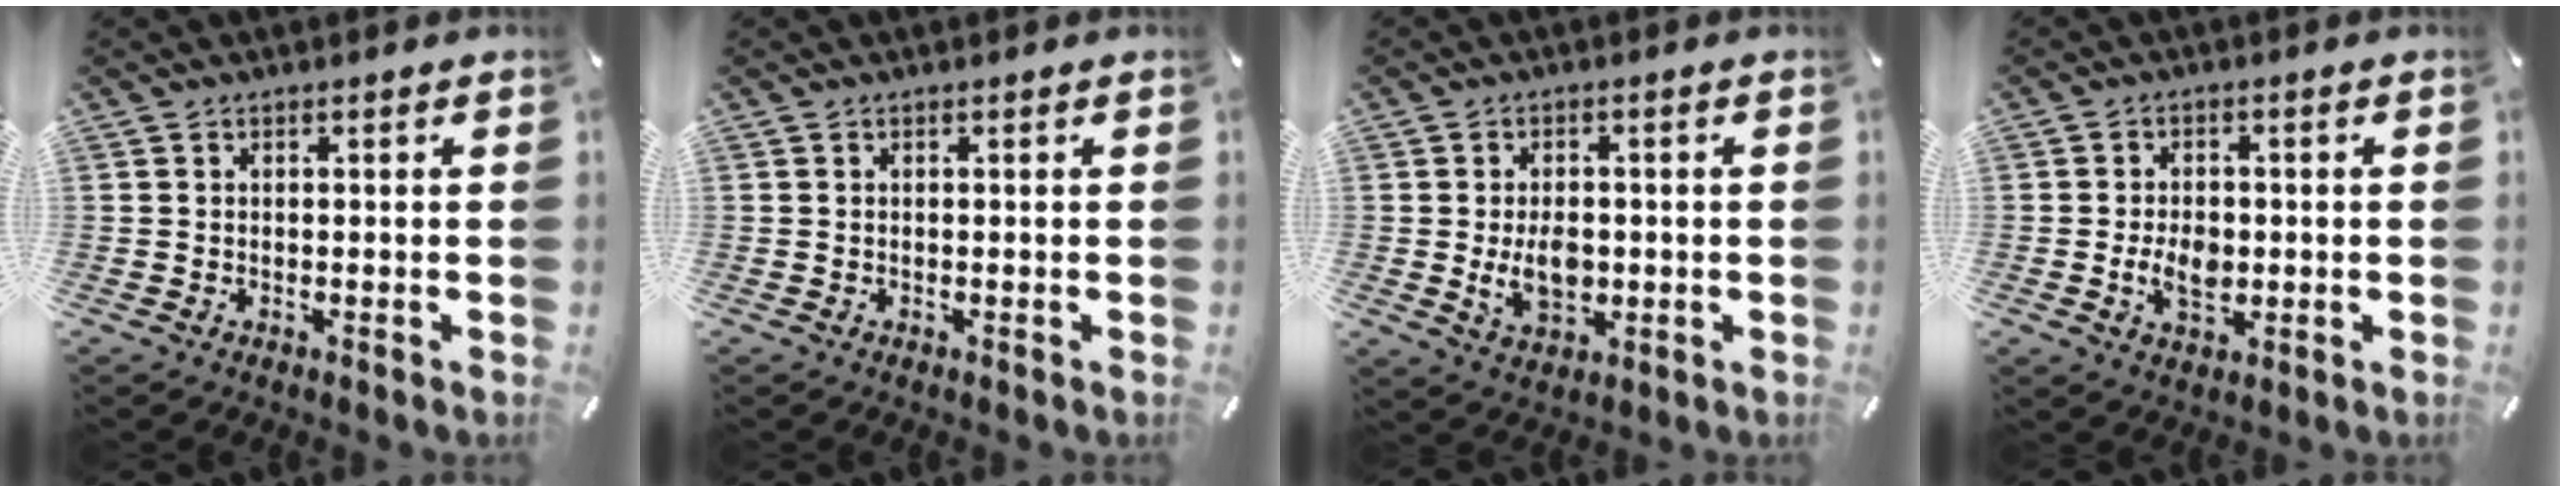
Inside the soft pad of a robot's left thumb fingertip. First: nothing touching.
{"total": 0.0}
{"total": 7.7, "force": [-0.7, 5.3, 5.5], "torque": [-0.099, -0.010, -0.015]}
{"total": 6.3, "force": [-0.9, 4.3, 4.5], "torque": [-0.091, -0.002, -0.019]}